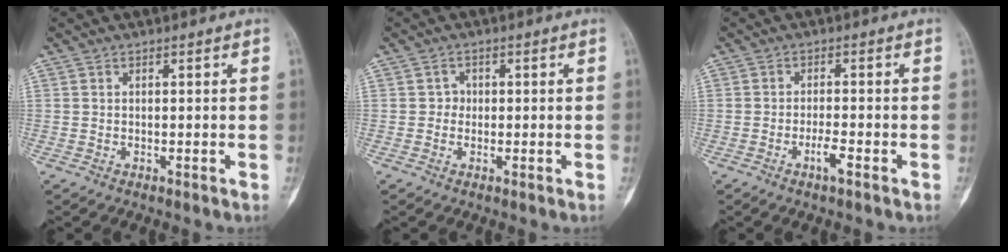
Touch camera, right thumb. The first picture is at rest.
{"total": 1.6, "force": [-0.1, 1.5, 0.5], "torque": [0.005, 0.007, -0.007]}
{"total": 2.9, "force": [-1.5, 0.5, 2.4], "torque": [-0.046, 0.006, -0.030]}